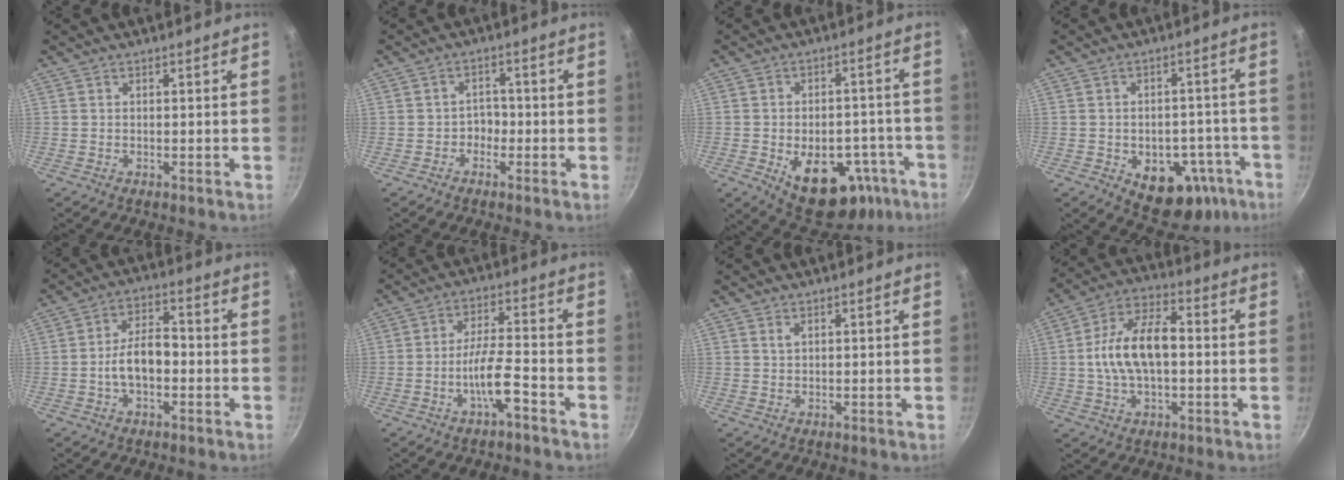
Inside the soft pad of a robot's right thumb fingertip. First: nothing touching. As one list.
[{"total": 2.8, "force": [-1.3, 2.2, 1.2], "torque": [0.006, 0.014, -0.029]}, {"total": 17.4, "force": [-8.0, 10.1, 11.7], "torque": [-0.147, 0.034, -0.100]}, {"total": 13.8, "force": [-6.4, 8.5, 8.8], "torque": [-0.084, 0.038, -0.077]}, {"total": 8.2, "force": [-1.6, 4.6, 6.6], "torque": [-0.110, 0.030, -0.035]}, {"total": 7.5, "force": [-3.5, 1.8, 6.3], "torque": [-0.121, 0.032, -0.064]}, {"total": 1.0, "force": [0.5, 0.6, 0.7], "torque": [-0.013, 0.001, 0.012]}, {"total": 13.2, "force": [0.0, 7.0, 11.3], "torque": [-0.206, 0.027, -0.007]}]